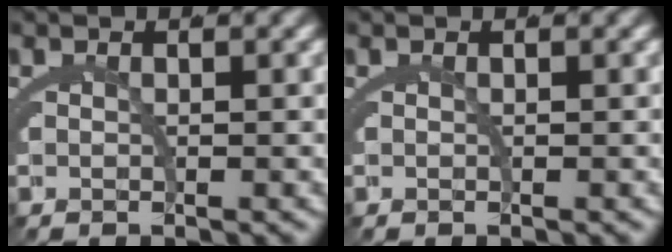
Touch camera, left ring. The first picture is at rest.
{"total": 0.0}